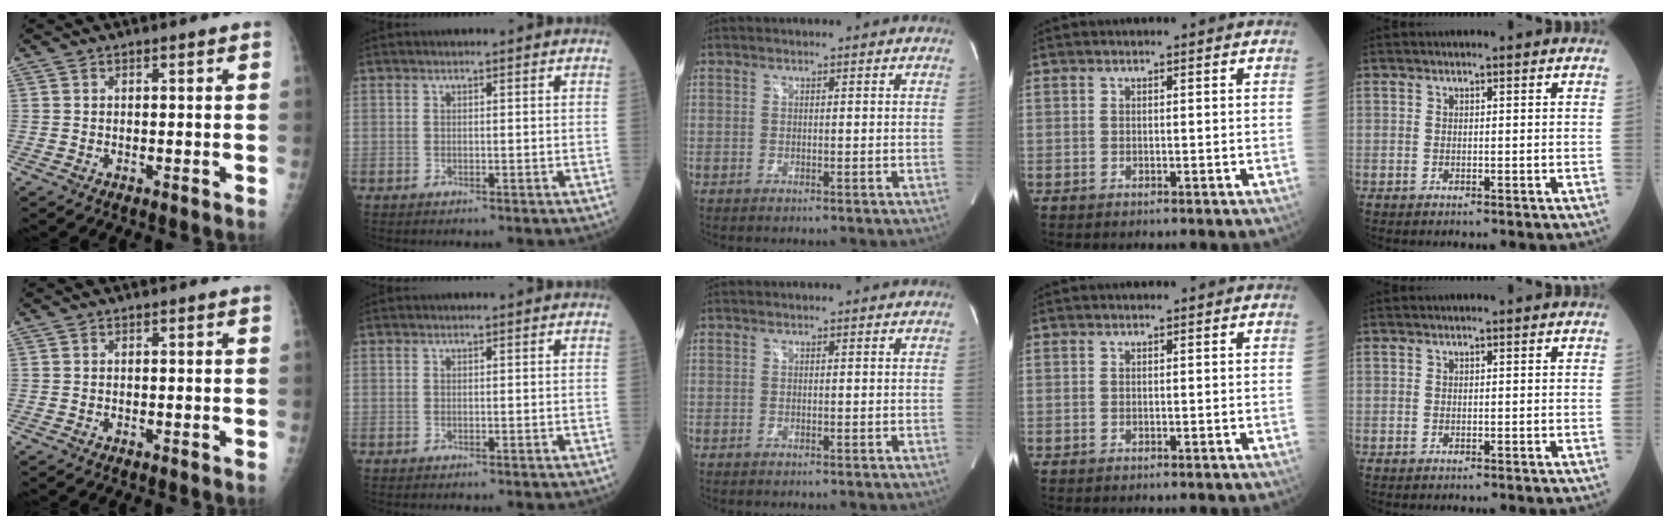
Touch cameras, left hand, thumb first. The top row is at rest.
{}